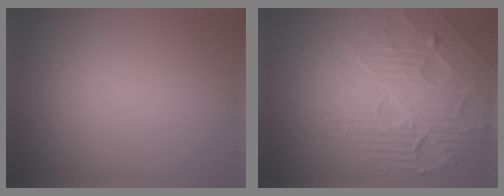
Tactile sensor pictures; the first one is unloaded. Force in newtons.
{"total": 8.5, "press": 5.8, "slide": 6.3}